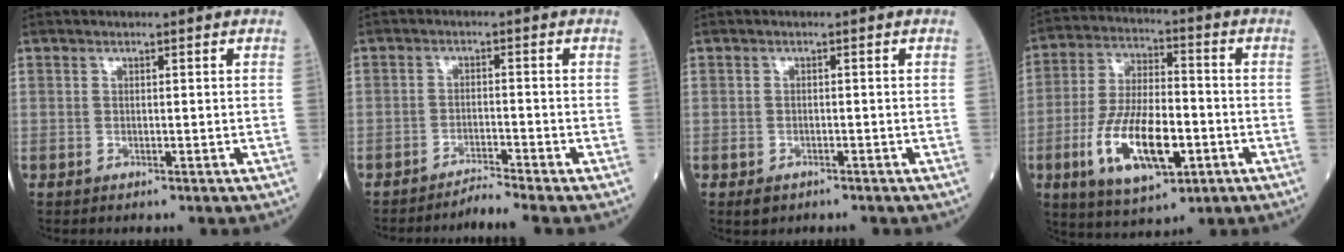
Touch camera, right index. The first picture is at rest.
{"total": 3.1, "force": [-2.6, -1.7, -0.1], "torque": [0.000, -0.012, -0.047]}
{"total": 1.3, "force": [-0.7, 1.0, 0.5], "torque": [-0.011, 0.002, -0.007]}
{"total": 14.6, "force": [-4.6, 5.4, 12.7], "torque": [-0.258, -0.006, -0.075]}